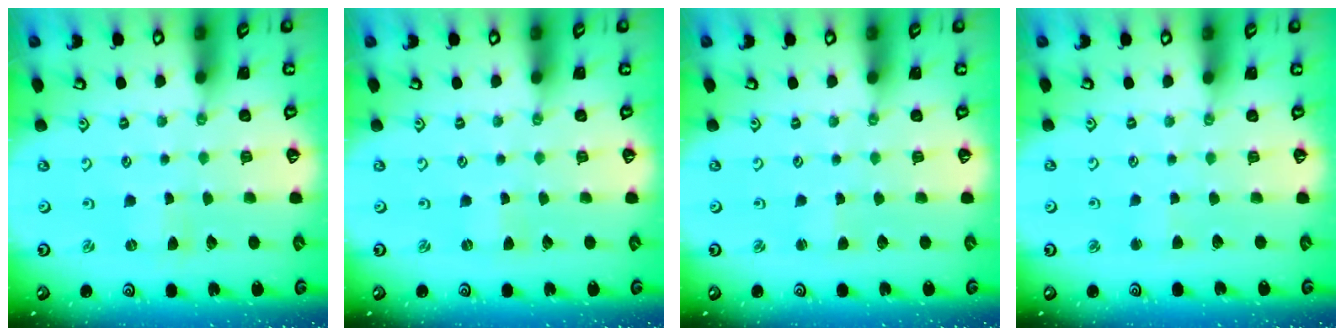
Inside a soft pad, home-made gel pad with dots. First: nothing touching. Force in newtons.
{"total": 0.0}
{"total": 1.4, "press": 1.4, "slide": 0.3}
{"total": 1.6, "press": 1.5, "slide": 0.3}